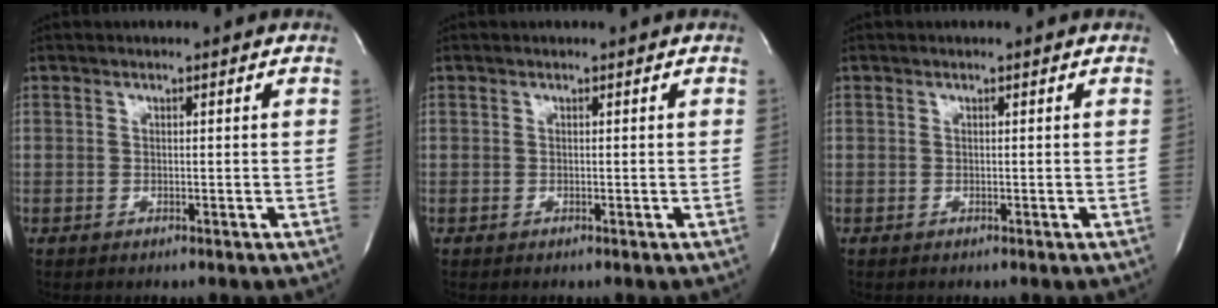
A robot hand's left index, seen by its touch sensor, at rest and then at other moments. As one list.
[{"total": 0.0}, {"total": 0.0}]